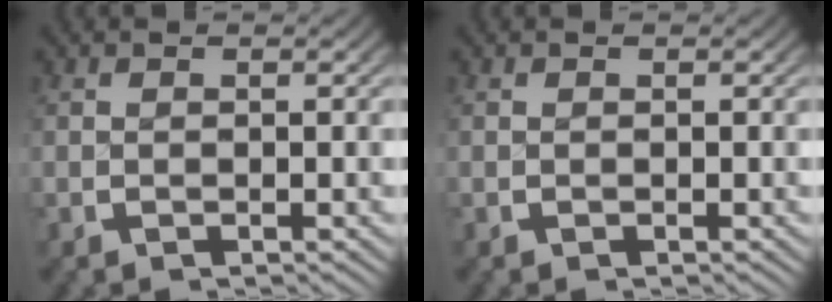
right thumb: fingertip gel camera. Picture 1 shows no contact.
{"total": 0.0}